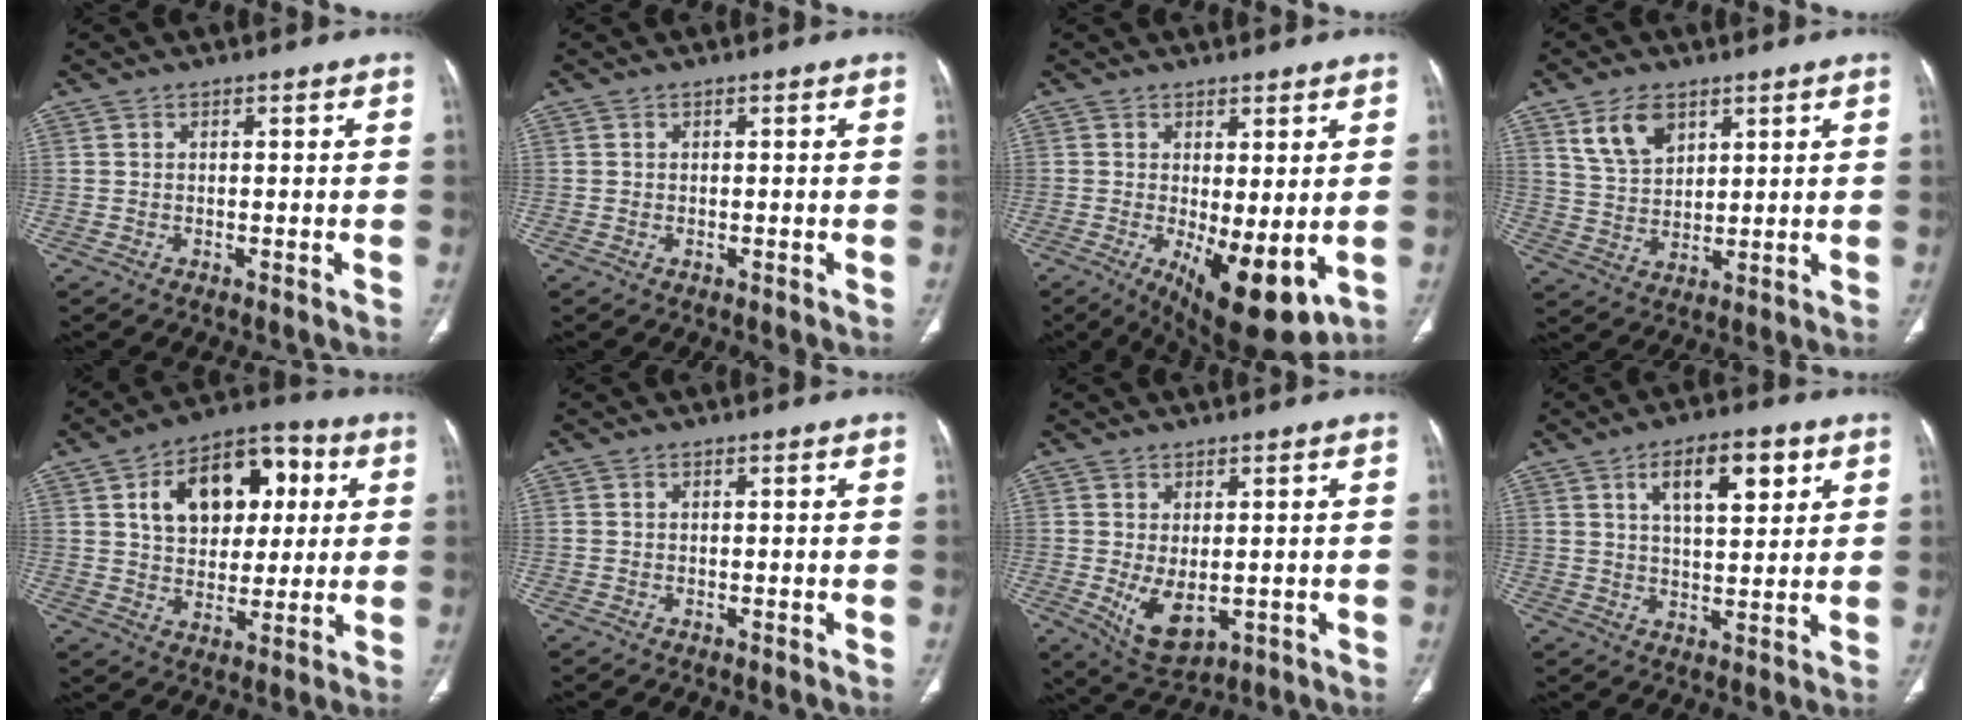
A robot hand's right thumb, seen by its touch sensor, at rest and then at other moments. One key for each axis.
{"total": 0.0}
{"total": 11.6, "fx": -2.1, "fy": 4.3, "fz": 10.6, "tx": -0.156, "ty": -0.024, "tz": -0.015}
{"total": 7.7, "fx": 4.7, "fy": 4.4, "fz": 4.3, "tx": -0.067, "ty": -0.024, "tz": 0.099}
{"total": 16.9, "fx": 4.8, "fy": 11.3, "fz": 11.7, "tx": -0.138, "ty": 0.009, "tz": 0.074}
{"total": 0.0}
{"total": 7.2, "fx": -1.0, "fy": 4.1, "fz": 5.9, "tx": -0.093, "ty": -0.014, "tz": 0.004}
{"total": 10.2, "fx": 4.4, "fy": 4.4, "fz": 8.0, "tx": -0.104, "ty": -0.015, "tz": 0.070}